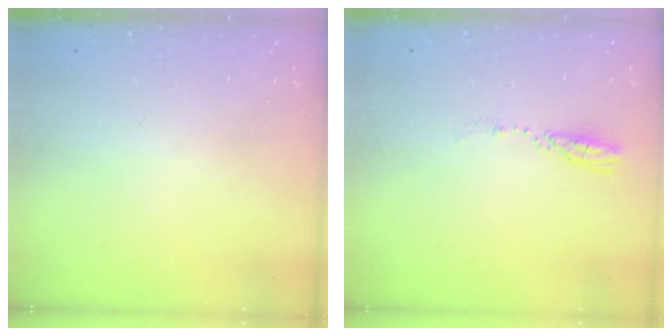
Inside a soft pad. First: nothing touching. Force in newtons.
{"total": 3.3, "press": 3.3, "slide": 0.2}